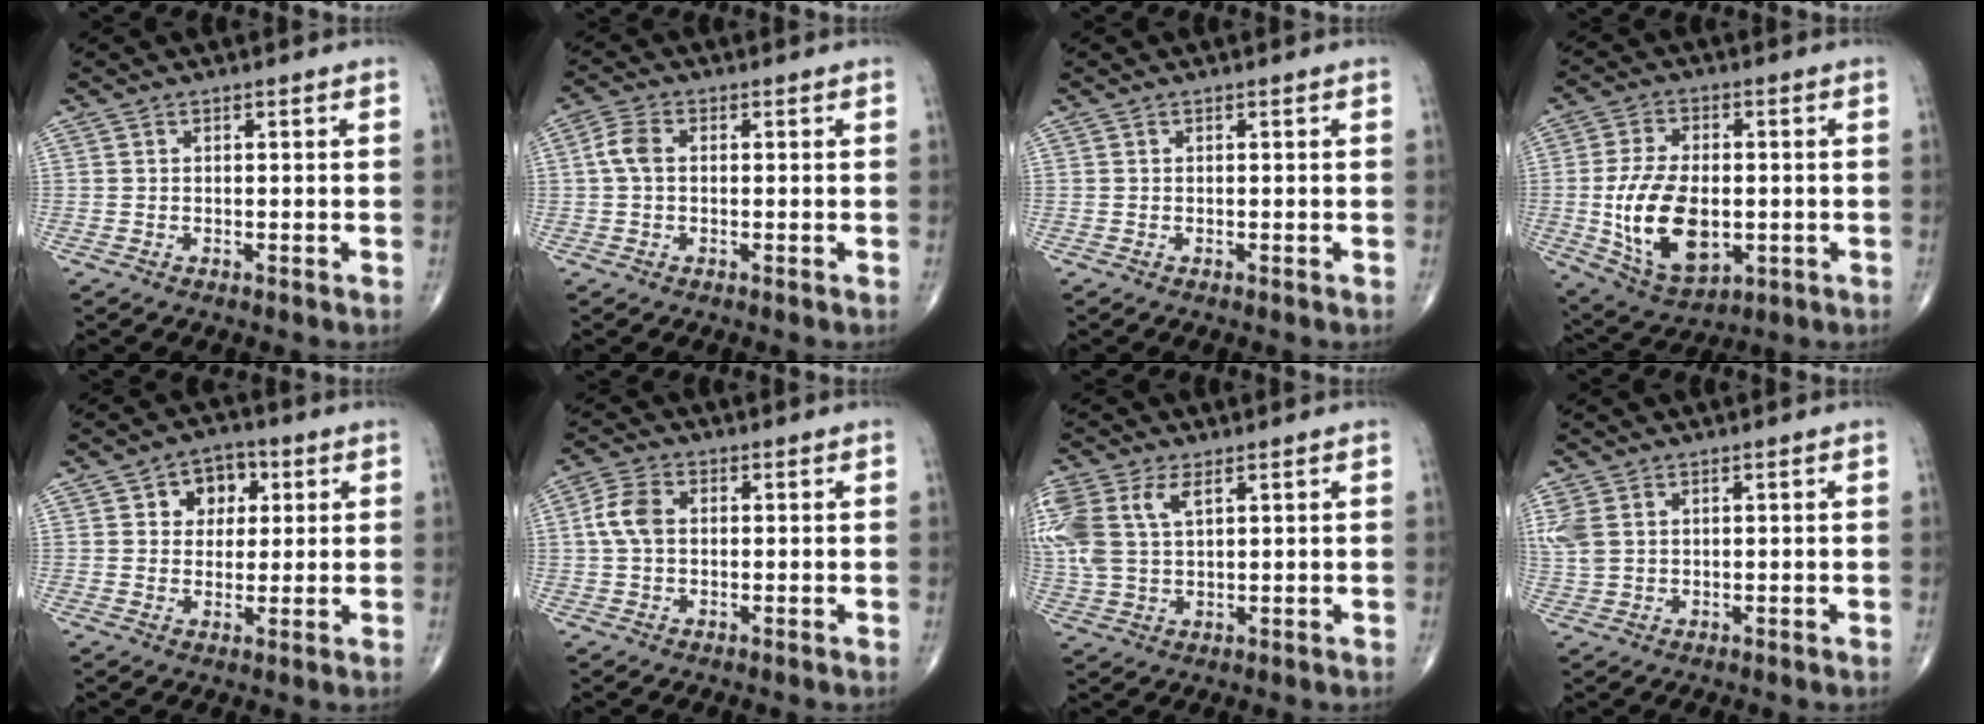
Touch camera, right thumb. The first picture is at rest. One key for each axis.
{"total": 3.8, "fx": 0.4, "fy": 1.9, "fz": 3.2, "tx": -0.086, "ty": 0.013, "tz": 0.006}
{"total": 0.0}
{"total": 15.9, "fx": -2.0, "fy": 9.2, "fz": 12.8, "tx": -0.224, "ty": -0.006, "tz": -0.017}
{"total": 7.2, "fx": 2.4, "fy": 5.5, "fz": 3.9, "tx": -0.015, "ty": -0.001, "tz": 0.030}
{"total": 5.5, "fx": 0.6, "fy": 3.7, "fz": 4.0, "tx": -0.089, "ty": 0.013, "tz": 0.005}
{"total": 13.4, "fx": 4.8, "fy": 7.8, "fz": 9.8, "tx": -0.251, "ty": 0.007, "tz": 0.096}
{"total": 5.2, "fx": 1.7, "fy": 3.6, "fz": 3.4, "tx": -0.092, "ty": 0.006, "tz": 0.042}